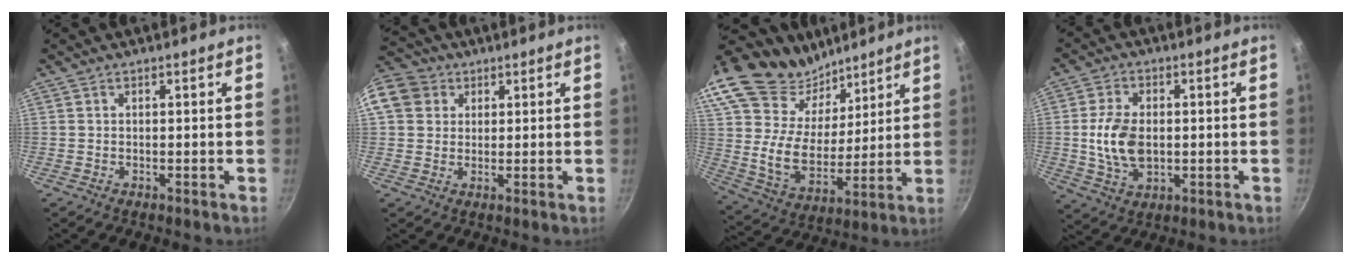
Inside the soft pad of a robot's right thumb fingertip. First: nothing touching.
{"total": 11.6, "force": [3.5, 10.0, 4.7], "torque": [-0.095, 0.024, 0.055]}
{"total": 29.3, "force": [20.4, 15.8, 13.8], "torque": [-0.248, -0.070, 0.370]}
{"total": 9.8, "force": [-0.1, 6.3, 7.4], "torque": [-0.134, 0.000, 0.000]}